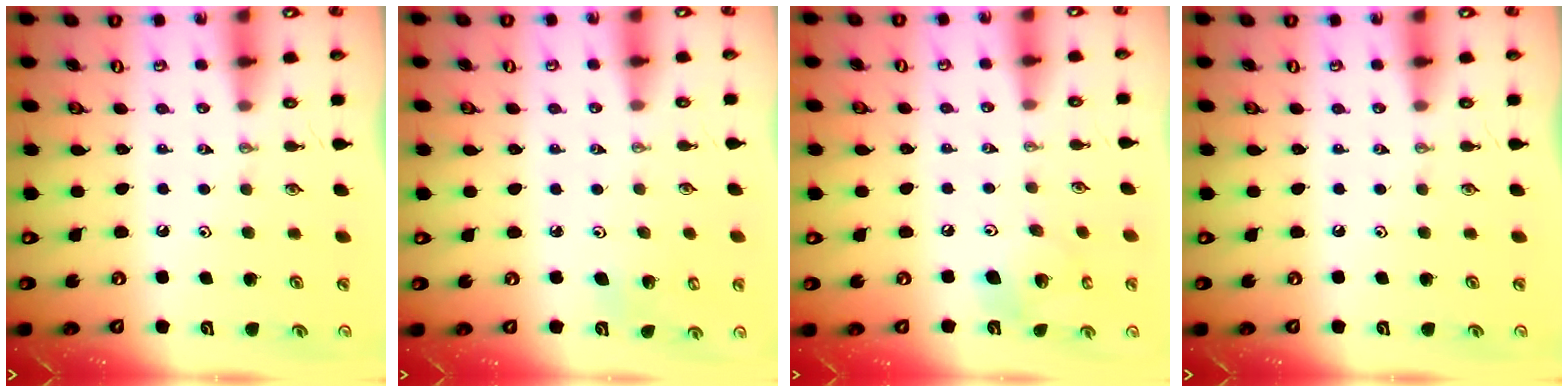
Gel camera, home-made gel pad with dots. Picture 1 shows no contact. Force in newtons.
{"total": 3.9, "press": 3.7, "slide": 1.3}
{"total": 11.4, "press": 11.2, "slide": 2.1}
{"total": 0.0}